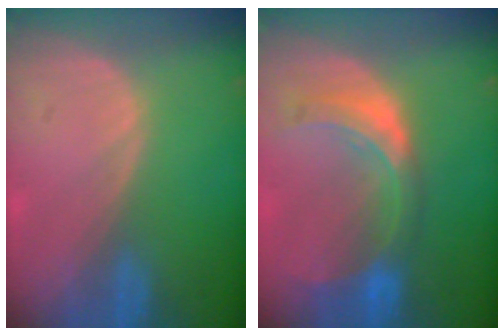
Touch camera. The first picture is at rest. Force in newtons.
{"total": 8.1, "press": 7.2, "slide": 3.7}